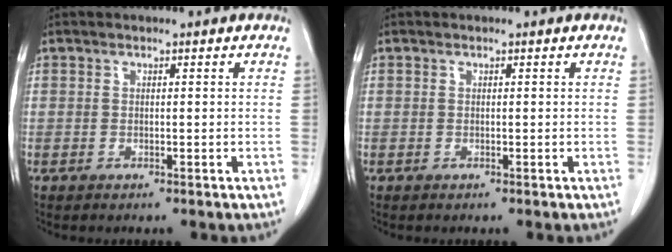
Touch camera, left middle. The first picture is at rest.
{"total": 0.0}